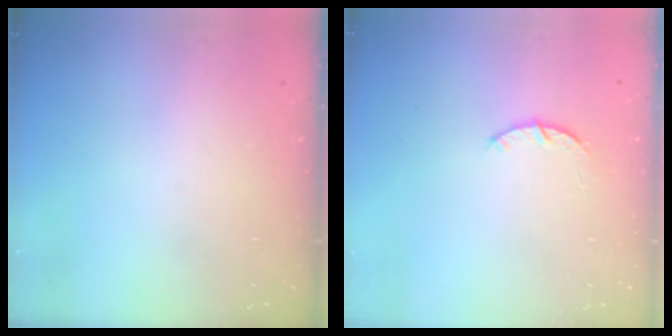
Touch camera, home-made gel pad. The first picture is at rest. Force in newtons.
{"total": 3.0, "press": 2.9, "slide": 0.5}